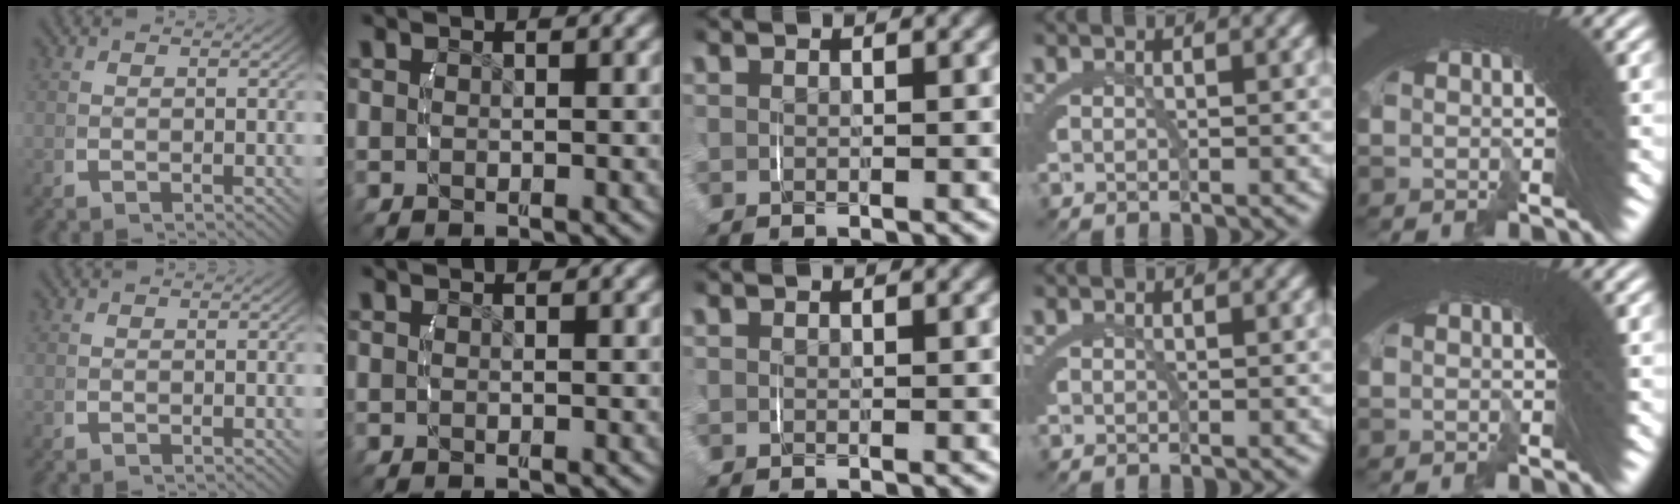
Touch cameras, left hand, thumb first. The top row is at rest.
{}